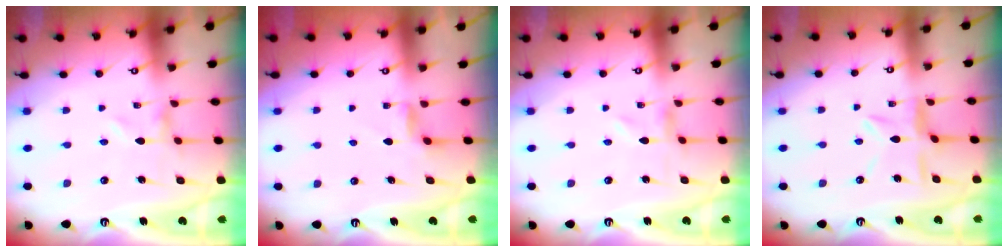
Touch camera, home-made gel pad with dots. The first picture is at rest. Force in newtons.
{"total": 3.1, "press": 3.1, "slide": 0.5}
{"total": 0.0}
{"total": 7.8, "press": 7.7, "slide": 0.6}